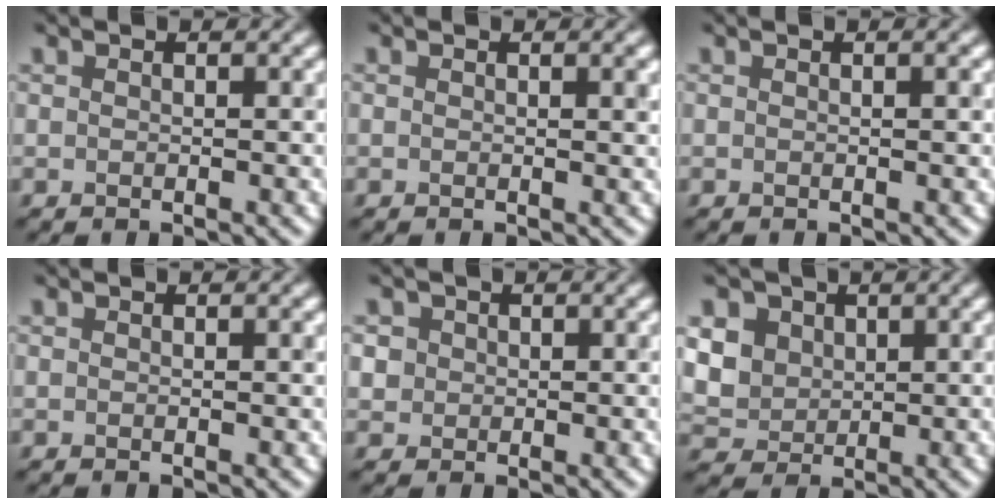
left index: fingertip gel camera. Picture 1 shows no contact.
{"total": 1.1, "force": [0.3, 0.4, 1.0], "torque": [-0.011, 0.000, 0.005]}
{"total": 0.9, "force": [0.2, 0.2, 0.8], "torque": [-0.014, -0.002, 0.005]}
{"total": 0.5, "force": [0.2, 0.2, 0.4], "torque": [-0.004, -0.002, 0.003]}
{"total": 3.2, "force": [0.9, 2.9, 1.0], "torque": [-0.009, 0.021, 0.001]}
{"total": 5.9, "force": [1.8, 5.0, 2.6], "torque": [-0.074, 0.016, 0.031]}